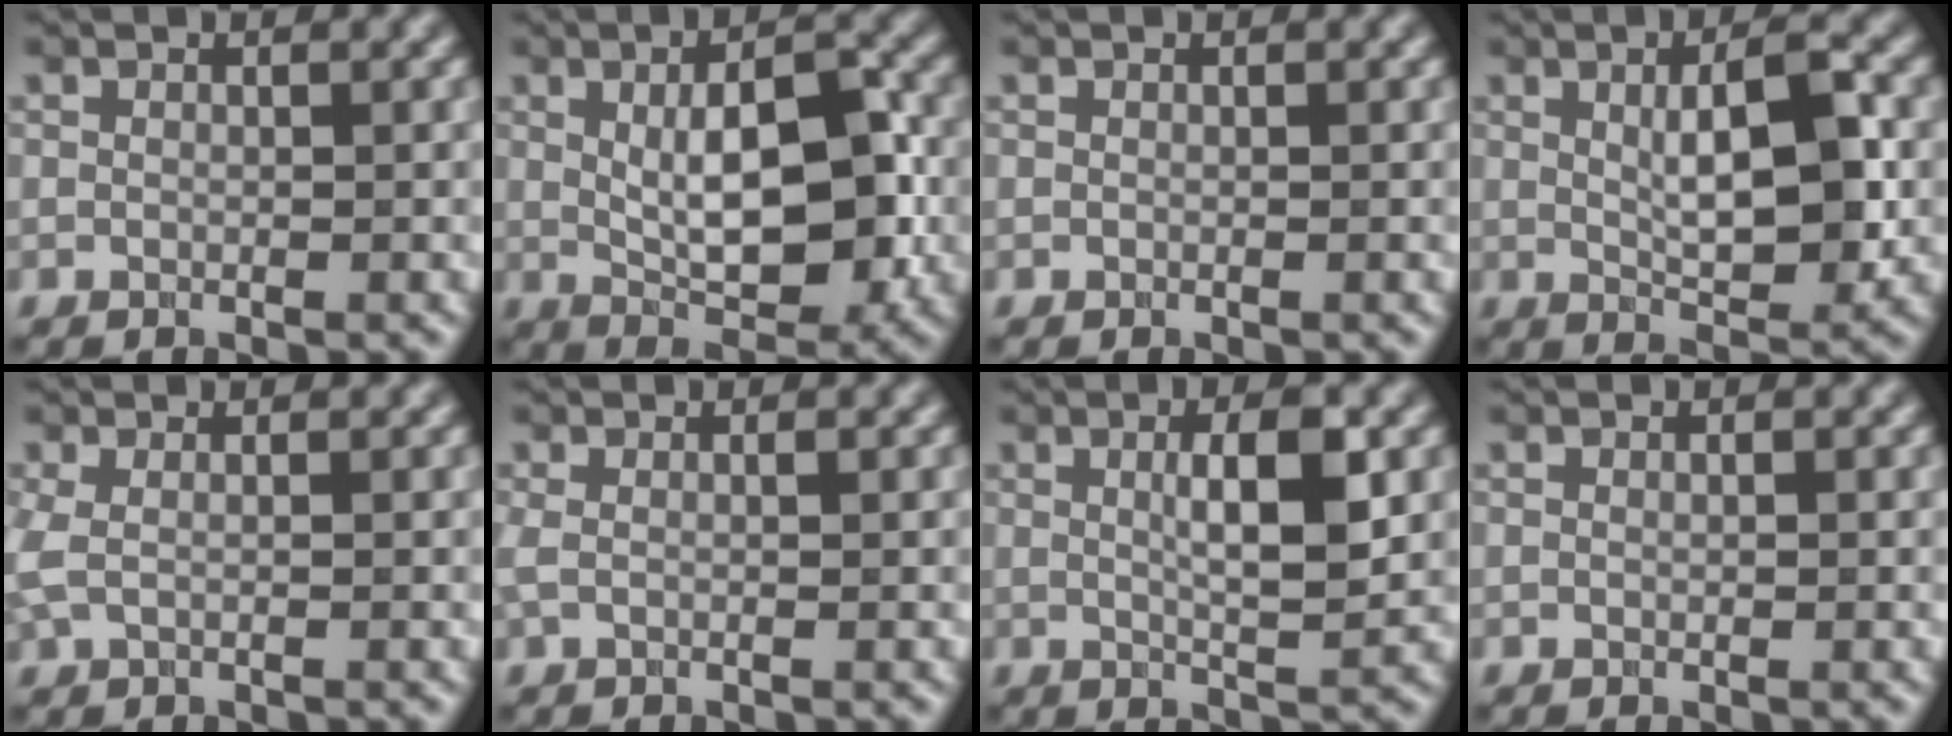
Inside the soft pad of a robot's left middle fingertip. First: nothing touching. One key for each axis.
{"total": 8.1, "fx": 0.2, "fy": 3.3, "fz": 7.4, "tx": -0.112, "ty": 0.003, "tz": 0.003}
{"total": 0.0}
{"total": 6.1, "fx": 0.7, "fy": 1.7, "fz": 5.8, "tx": -0.088, "ty": 0.004, "tz": 0.012}
{"total": 1.4, "fx": 0.1, "fy": 0.5, "fz": 1.3, "tx": -0.037, "ty": 0.004, "tz": -0.003}
{"total": 1.1, "fx": 0.1, "fy": 0.2, "fz": 1.0, "tx": -0.025, "ty": 0.003, "tz": -0.001}
{"total": 4.5, "fx": 0.9, "fy": 0.8, "fz": 4.4, "tx": -0.073, "ty": 0.003, "tz": 0.014}
{"total": 0.0}